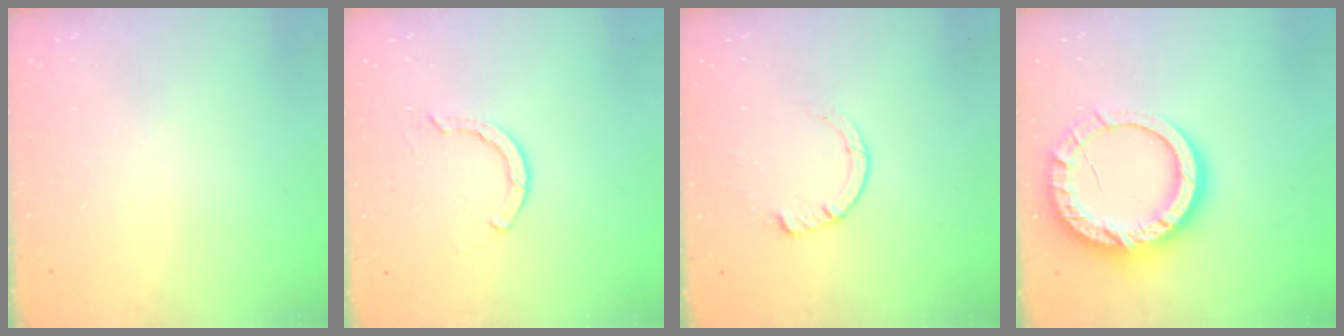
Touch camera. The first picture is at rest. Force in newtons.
{"total": 2.3, "press": 2.3, "slide": 0.1}
{"total": 3.3, "press": 3.3, "slide": 0.4}
{"total": 16.7, "press": 16.6, "slide": 1.4}